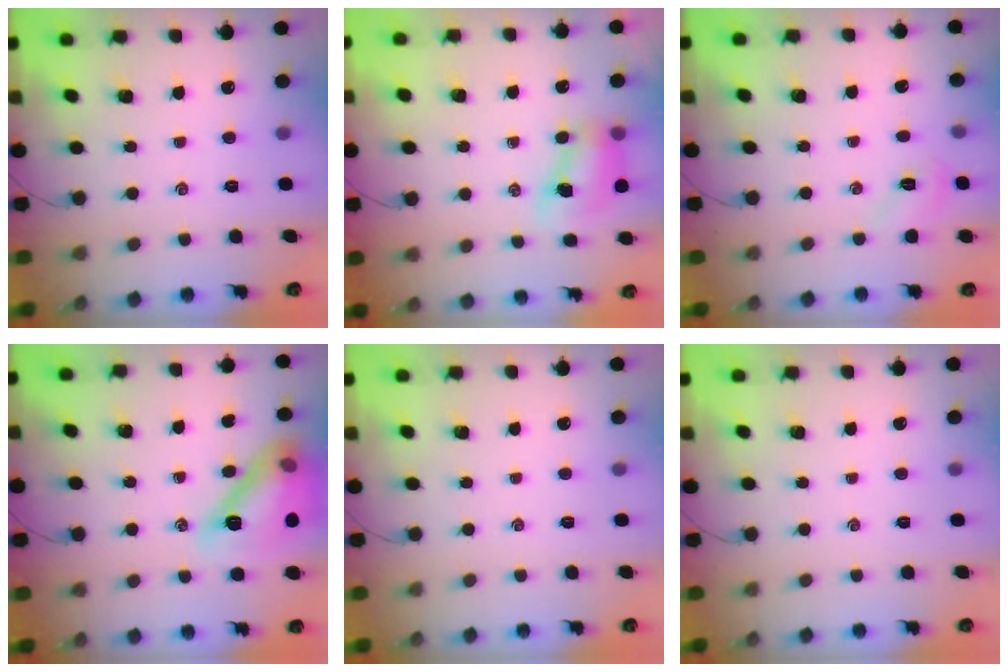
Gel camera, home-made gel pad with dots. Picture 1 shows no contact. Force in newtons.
{"total": 8.3, "press": 8.2, "slide": 1.1}
{"total": 4.9, "press": 4.7, "slide": 1.4}
{"total": 16.9, "press": 16.9, "slide": 0.5}
{"total": 0.0}
{"total": 0.0}